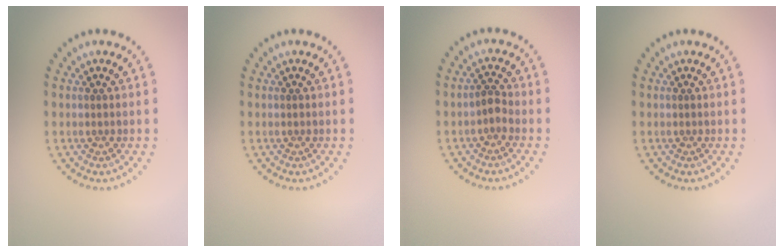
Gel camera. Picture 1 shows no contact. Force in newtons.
{"total": 0.0}
{"total": 1.2, "press": 1.0, "slide": 0.7}
{"total": 0.0}